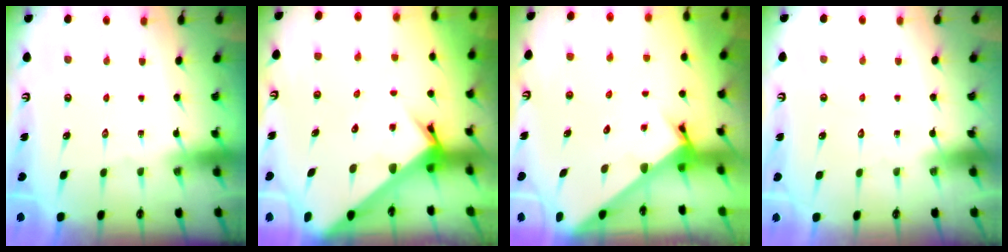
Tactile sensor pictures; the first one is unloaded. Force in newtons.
{"total": 7.2, "press": 7.2, "slide": 0.5}
{"total": 3.2, "press": 3.2, "slide": 0.2}
{"total": 1.6, "press": 1.6, "slide": 0.1}